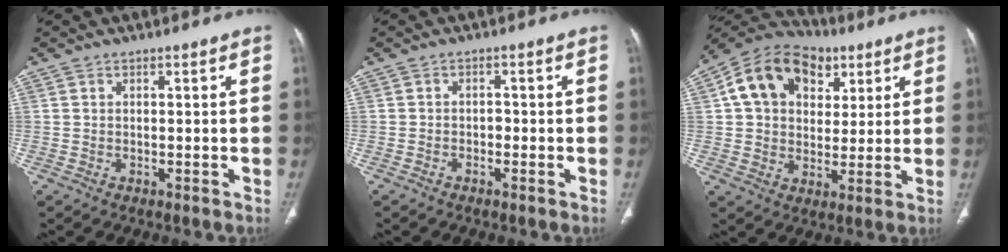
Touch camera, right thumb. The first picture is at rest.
{"total": 1.2, "force": [-0.5, 0.8, 0.7], "torque": [0.001, 0.008, -0.012]}
{"total": 17.1, "force": [6.1, 12.5, 10.0], "torque": [-0.147, 0.009, 0.094]}